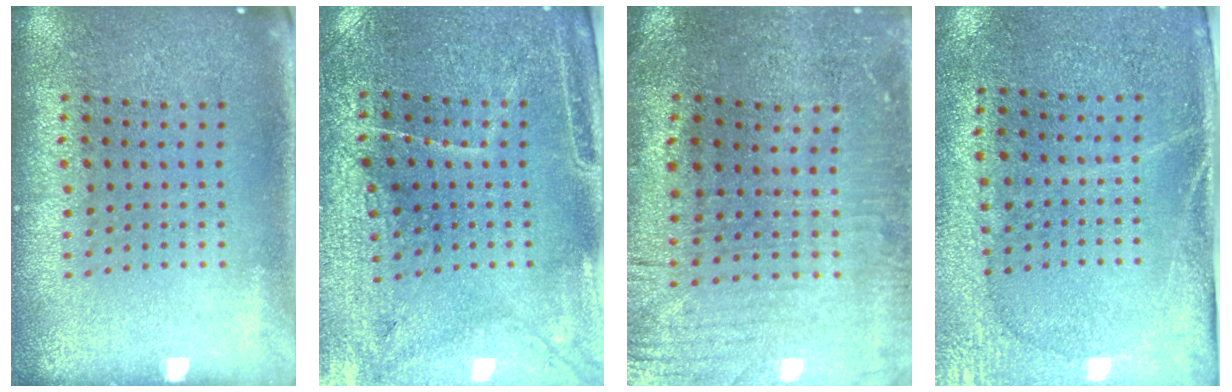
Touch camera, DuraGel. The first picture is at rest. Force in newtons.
{"total": 3.3, "press": 3.1, "slide": 1.0}
{"total": 0.9, "press": 0.7, "slide": 0.6}
{"total": 2.7, "press": 2.3, "slide": 1.4}